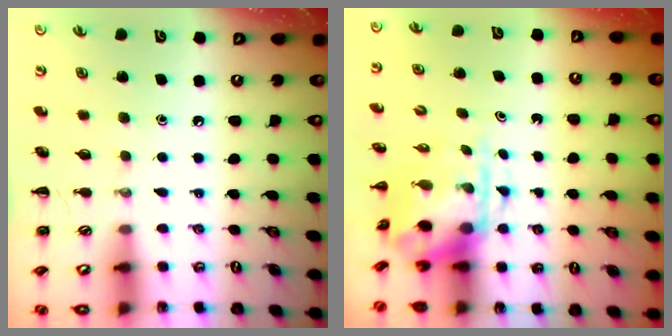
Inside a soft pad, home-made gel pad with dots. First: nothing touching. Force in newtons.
{"total": 4.1, "press": 4.0, "slide": 0.6}